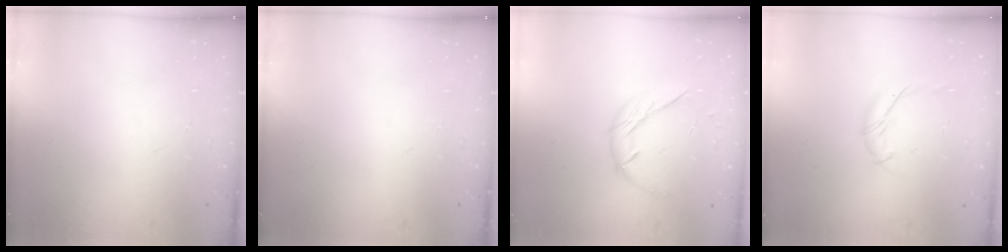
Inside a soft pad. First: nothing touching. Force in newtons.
{"total": 0.0}
{"total": 8.7, "press": 8.7, "slide": 0.3}
{"total": 7.7, "press": 7.6, "slide": 0.8}